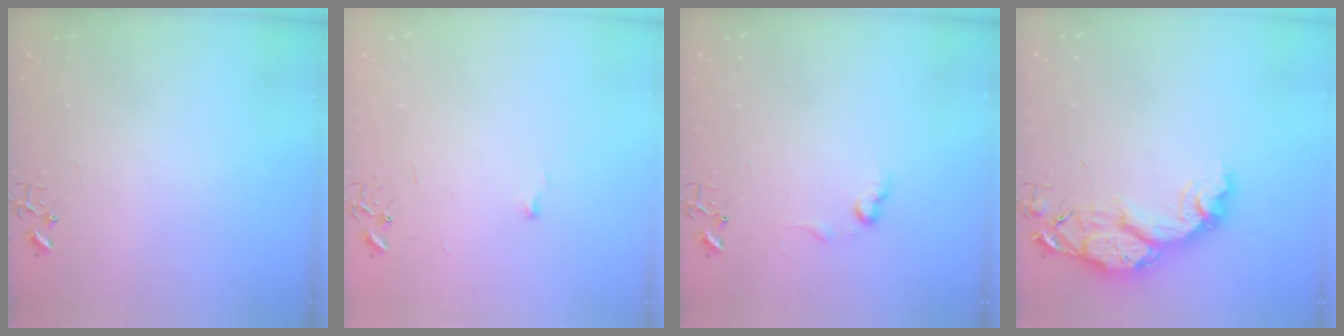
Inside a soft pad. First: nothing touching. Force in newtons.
{"total": 3.3, "press": 3.3, "slide": 0.5}
{"total": 7.9, "press": 7.8, "slide": 1.0}
{"total": 13.9, "press": 13.9, "slide": 1.4}